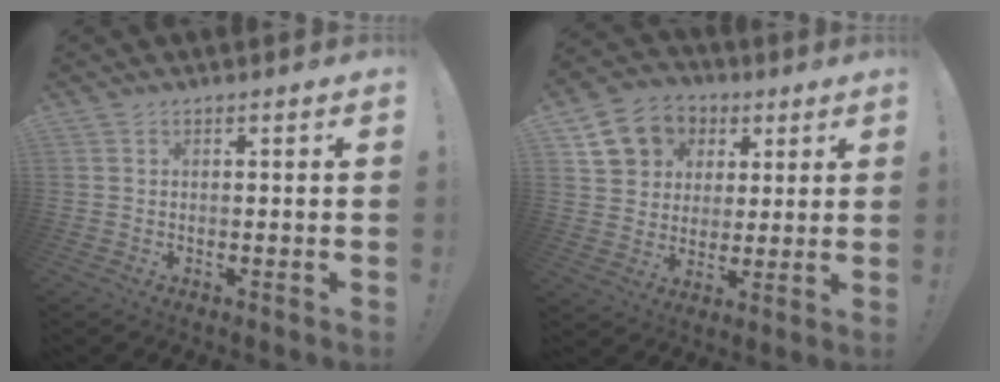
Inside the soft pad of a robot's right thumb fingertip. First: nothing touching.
{"total": 12.5, "force": [5.0, 10.6, 4.2], "torque": [-0.056, -0.019, 0.106]}